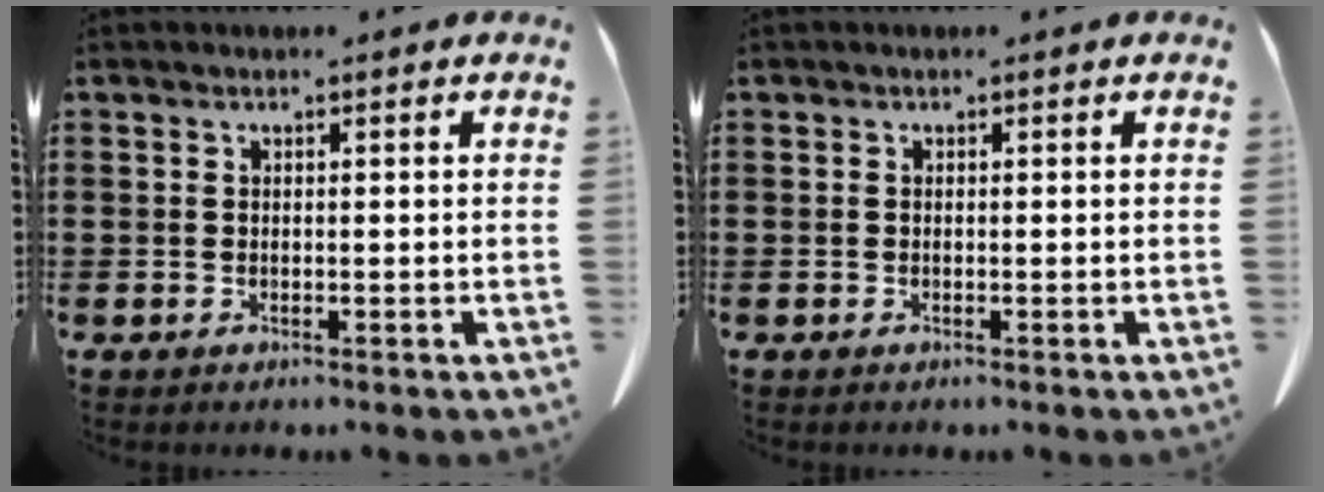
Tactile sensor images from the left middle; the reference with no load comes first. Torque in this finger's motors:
{"motor_torque": [0.00, 0.00, -0.09, 0.00]}